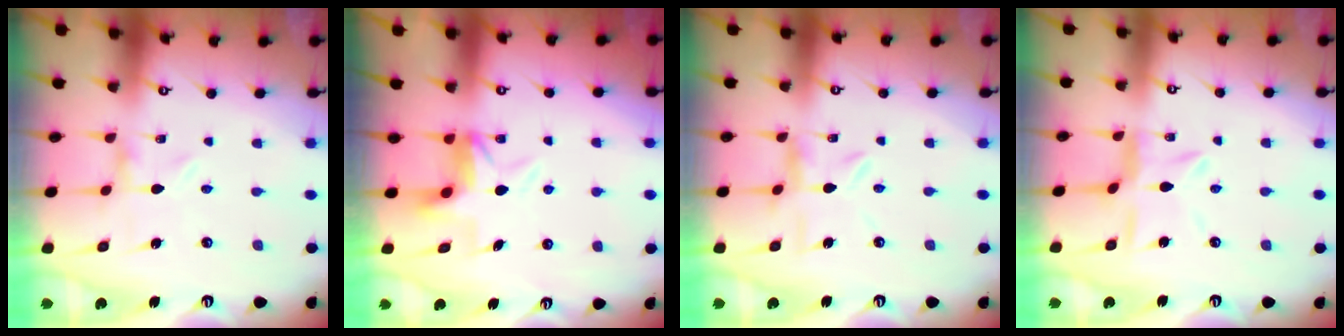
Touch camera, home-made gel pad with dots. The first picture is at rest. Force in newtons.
{"total": 4.9, "press": 4.9, "slide": 0.3}
{"total": 5.6, "press": 5.6, "slide": 0.5}
{"total": 6.5, "press": 6.5, "slide": 0.6}